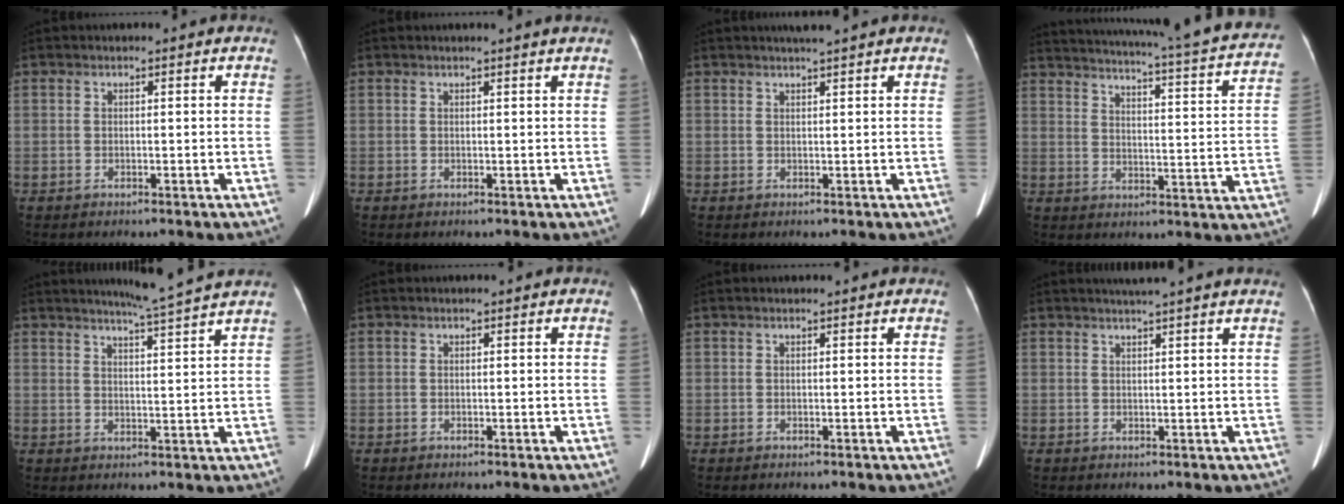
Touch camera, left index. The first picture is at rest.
{"total": 1.1, "force": [0.9, -0.3, 0.4], "torque": [-0.014, -0.004, 0.016]}
{"total": 2.1, "force": [1.9, -0.2, 1.0], "torque": [-0.010, 0.013, 0.033]}
{"total": 27.4, "force": [24.4, 1.9, 12.4], "torque": [-0.190, -0.054, 0.292]}
{"total": 8.1, "force": [7.3, -1.8, 3.2], "torque": [-0.052, -0.005, 0.095]}
{"total": 0.0}
{"total": 0.0}
{"total": 4.8, "force": [4.1, -1.0, 2.3], "torque": [-0.032, 0.016, 0.052]}